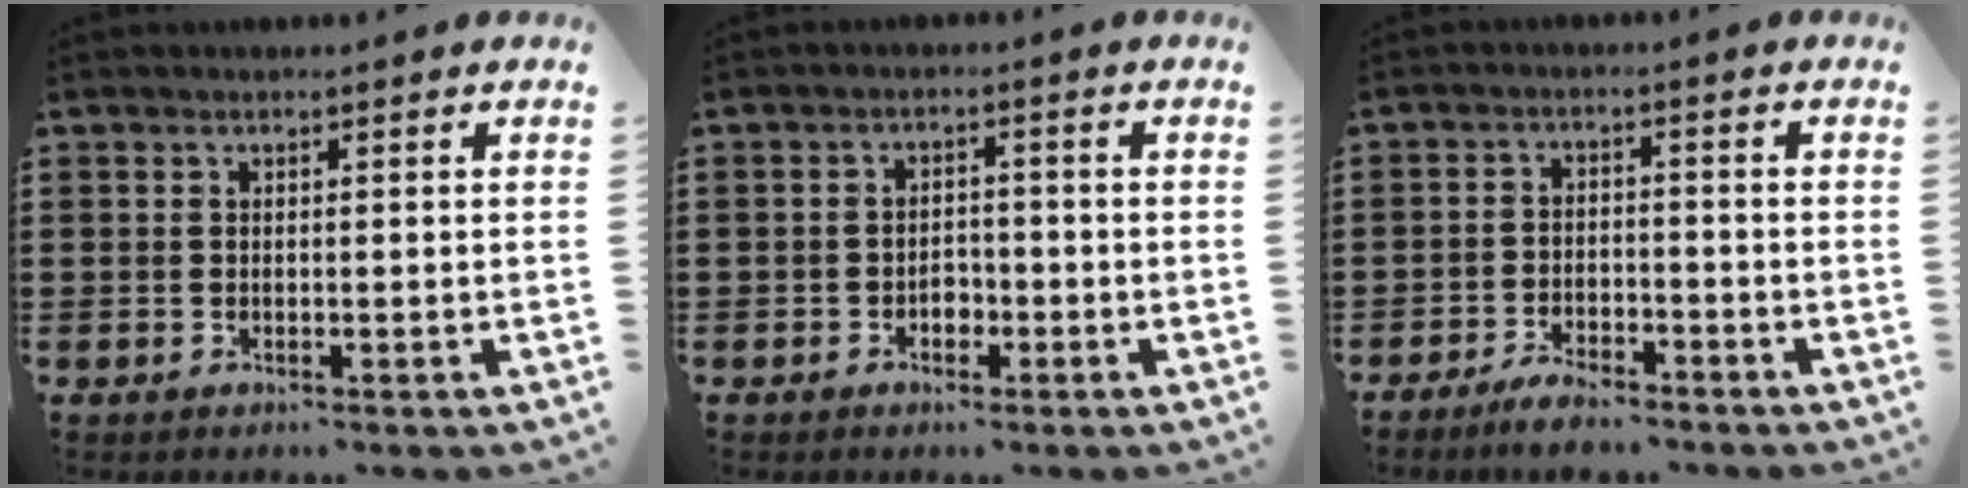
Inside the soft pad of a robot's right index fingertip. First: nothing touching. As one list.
[{"total": 2.3, "force": [-1.1, 1.5, 1.3], "torque": [-0.028, 0.001, -0.021]}, {"total": 3.6, "force": [-3.5, 0.7, 0.9], "torque": [-0.018, 0.007, -0.068]}]